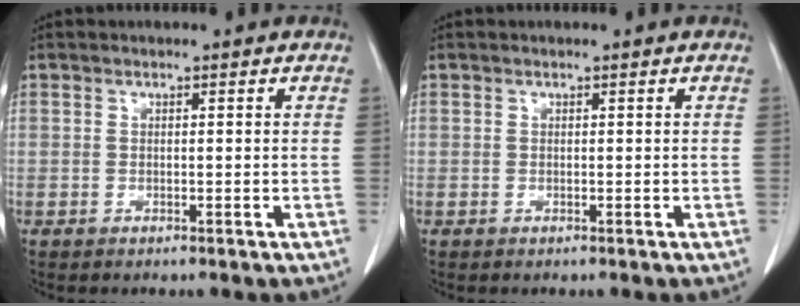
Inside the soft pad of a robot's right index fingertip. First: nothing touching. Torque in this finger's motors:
{"motor_torque": [0.00, 0.00, 0.00, 0.00]}